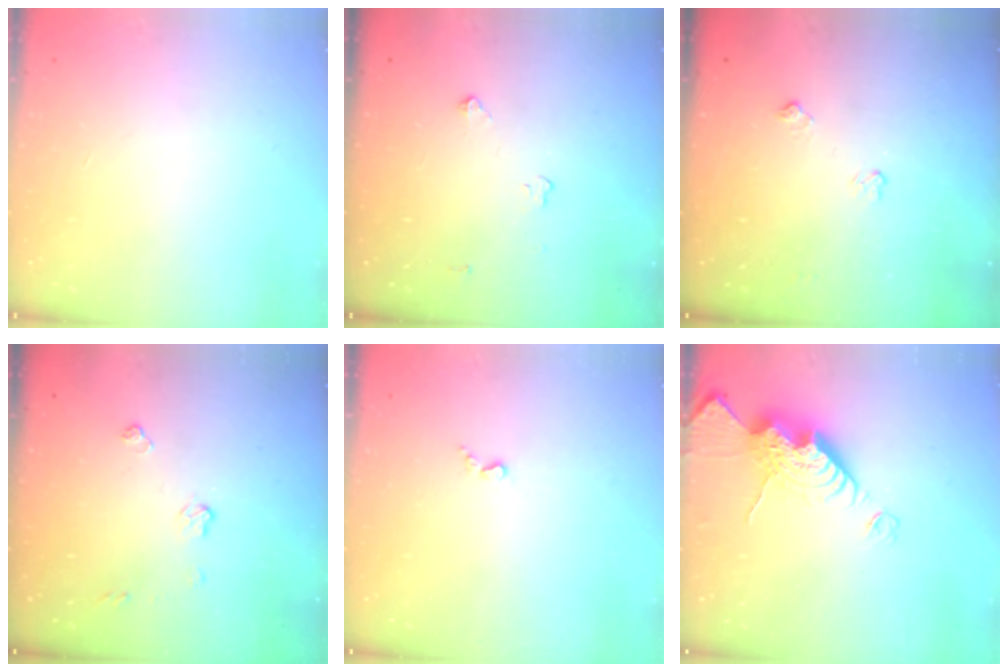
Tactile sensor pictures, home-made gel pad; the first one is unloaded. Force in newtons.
{"total": 2.8, "press": 2.8, "slide": 0.4}
{"total": 5.3, "press": 5.3, "slide": 0.8}
{"total": 5.2, "press": 5.1, "slide": 0.1}
{"total": 3.0, "press": 2.9, "slide": 0.5}
{"total": 14.7, "press": 14.6, "slide": 1.5}